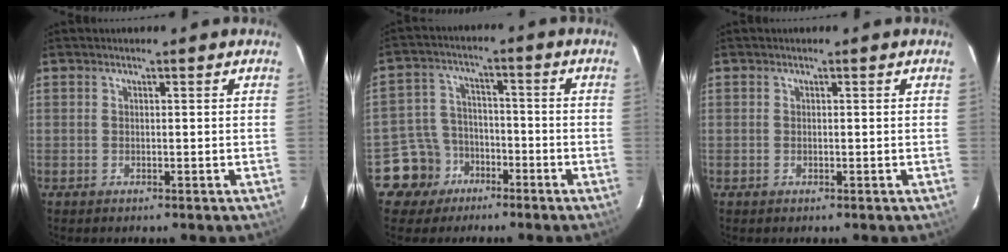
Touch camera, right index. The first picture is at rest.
{"total": 8.5, "force": [-4.9, 6.8, 0.5], "torque": [-0.040, 0.030, -0.077]}
{"total": 0.0}